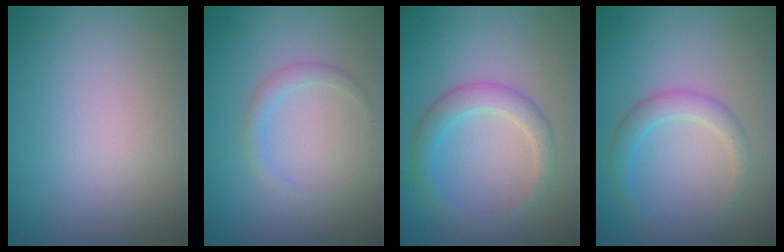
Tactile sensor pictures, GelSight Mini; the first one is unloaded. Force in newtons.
{"total": 1.3, "press": 1.3, "slide": 0.1}
{"total": 3.1, "press": 3.1, "slide": 0.2}
{"total": 2.2, "press": 2.2, "slide": 0.0}